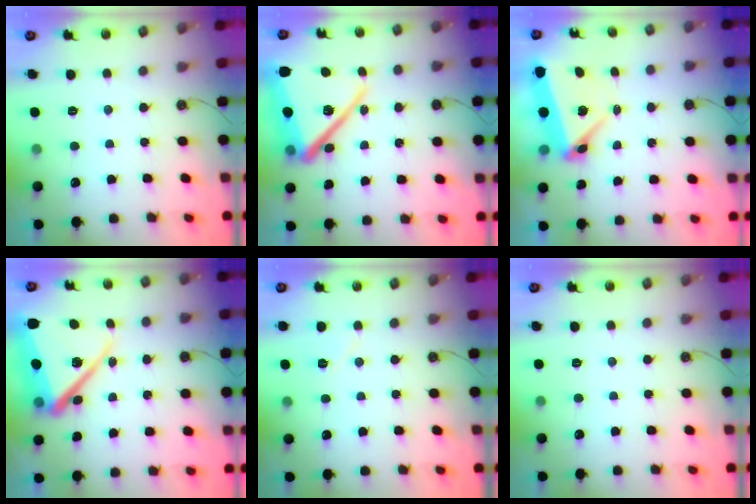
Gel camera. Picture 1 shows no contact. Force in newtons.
{"total": 22.9, "press": 22.8, "slide": 1.7}
{"total": 7.2, "press": 7.2, "slide": 0.8}
{"total": 19.2, "press": 19.1, "slide": 1.6}
{"total": 5.7, "press": 5.1, "slide": 2.7}
{"total": 0.0}